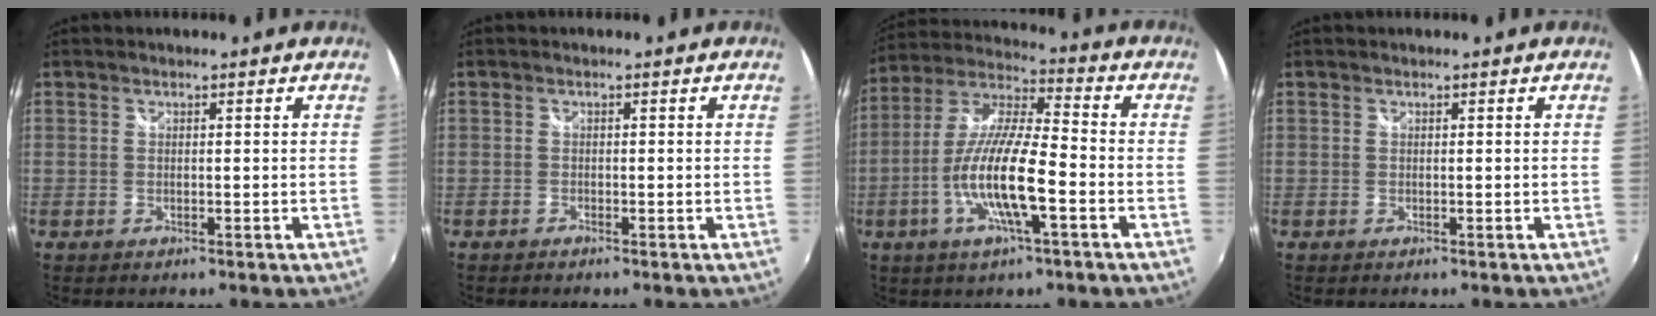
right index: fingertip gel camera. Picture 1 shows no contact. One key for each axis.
{"total": 0.5, "fx": -0.5, "fy": 0.2, "fz": 0.1, "tx": -0.004, "ty": -0.001, "tz": -0.012}
{"total": 14.5, "fx": -4.8, "fy": 2.5, "fz": 13.5, "tx": -0.269, "ty": -0.007, "tz": -0.095}
{"total": 0.0}